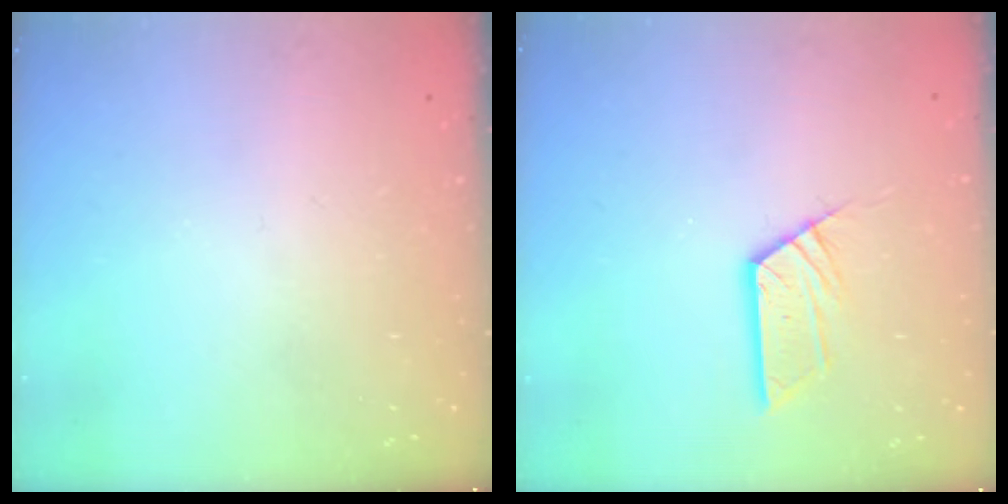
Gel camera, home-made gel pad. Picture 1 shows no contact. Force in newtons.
{"total": 7.8, "press": 7.7, "slide": 0.5}